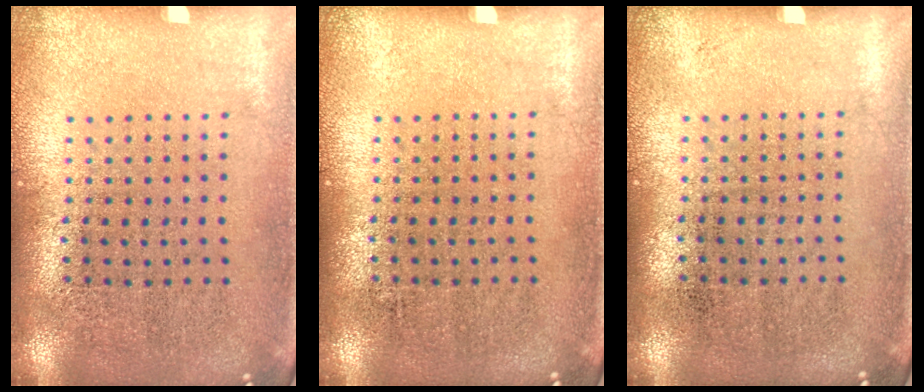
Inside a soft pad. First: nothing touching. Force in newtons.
{"total": 0.0}
{"total": 0.0}